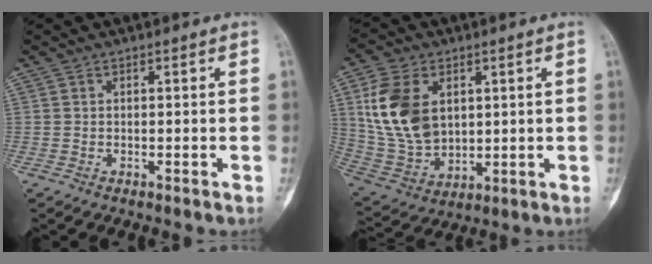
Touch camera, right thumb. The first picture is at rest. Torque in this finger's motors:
{"motor_torque": [-0.61, 1.28, 0.27, 0.18, 0.11]}